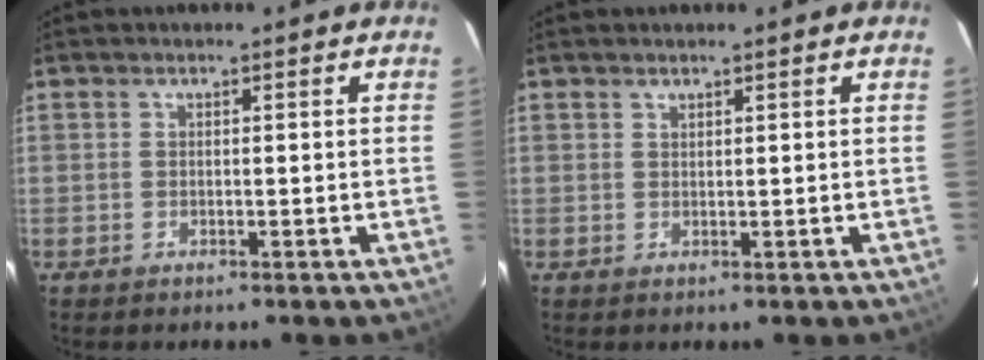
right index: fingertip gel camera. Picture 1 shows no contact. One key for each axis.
{"total": 0.7, "fx": 0.6, "fy": 0.2, "fz": 0.1, "tx": -0.001, "ty": 0.001, "tz": 0.013}